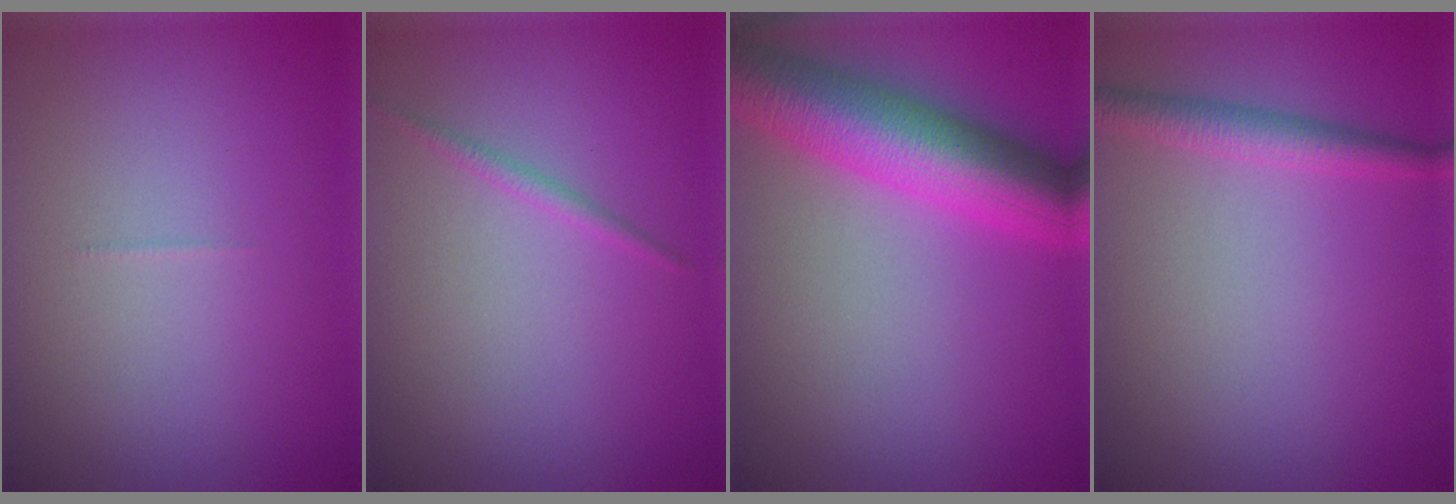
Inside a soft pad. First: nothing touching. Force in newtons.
{"total": 0.9, "press": 0.9, "slide": 0.0}
{"total": 8.9, "press": 8.9, "slide": 0.2}
{"total": 2.3, "press": 2.2, "slide": 0.1}